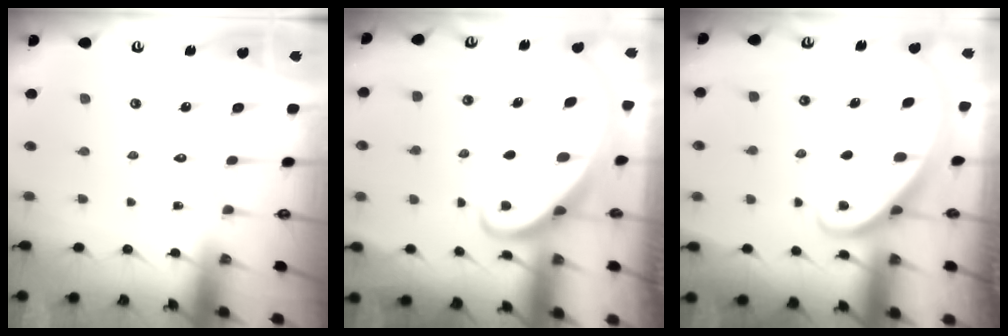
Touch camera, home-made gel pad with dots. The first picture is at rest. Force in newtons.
{"total": 3.2, "press": 3.1, "slide": 0.4}
{"total": 1.9, "press": 1.9, "slide": 0.2}